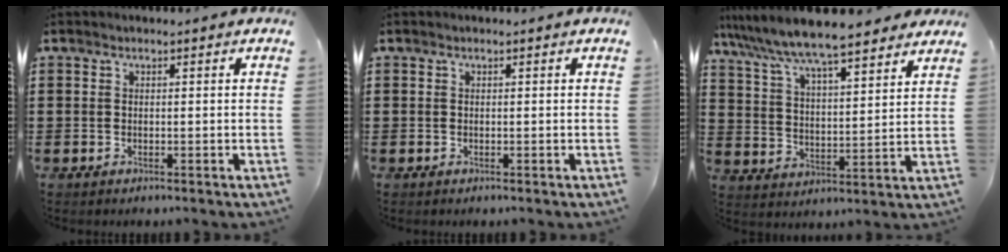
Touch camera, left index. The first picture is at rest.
{"total": 0.0}
{"total": 7.8, "force": [7.1, 0.5, 3.1], "torque": [-0.092, -0.039, 0.120]}